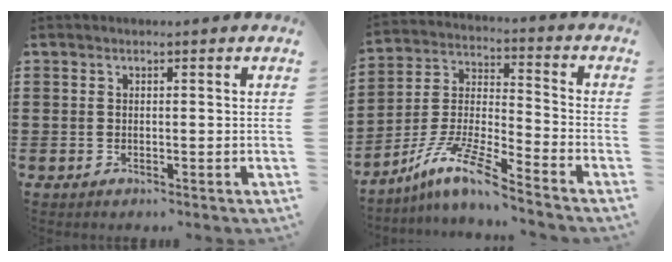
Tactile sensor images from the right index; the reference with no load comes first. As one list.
[{"total": 10.0, "force": [-7.9, 0.8, 6.0], "torque": [-0.130, 0.002, -0.159]}]